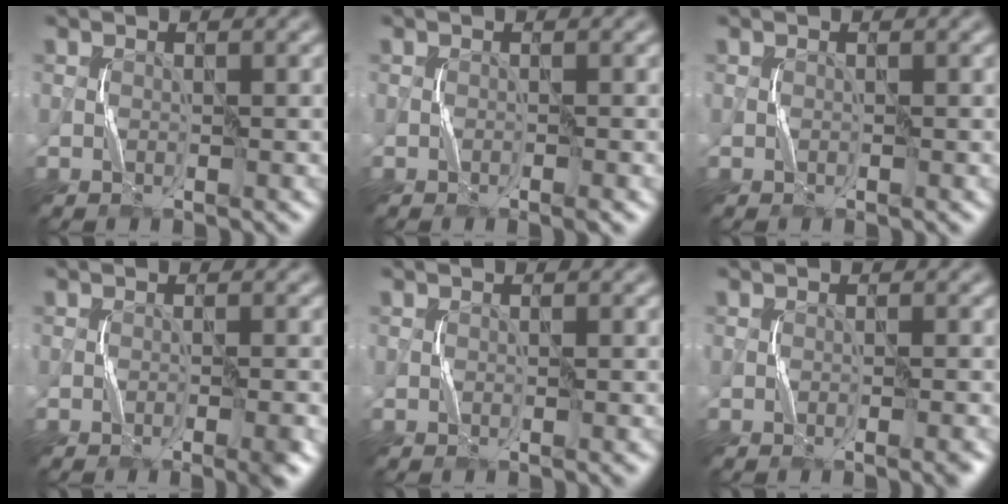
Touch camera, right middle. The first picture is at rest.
{"total": 0.9, "force": [-0.6, 0.1, 0.7], "torque": [-0.010, 0.001, -0.011]}
{"total": 0.0}
{"total": 2.4, "force": [-1.4, 0.4, 1.9], "torque": [-0.025, 0.003, -0.026]}
{"total": 0.5, "force": [-0.3, 0.1, 0.4], "torque": [-0.005, 0.002, -0.003]}
{"total": 1.4, "force": [-0.7, 0.2, 1.2], "torque": [-0.010, 0.005, -0.011]}